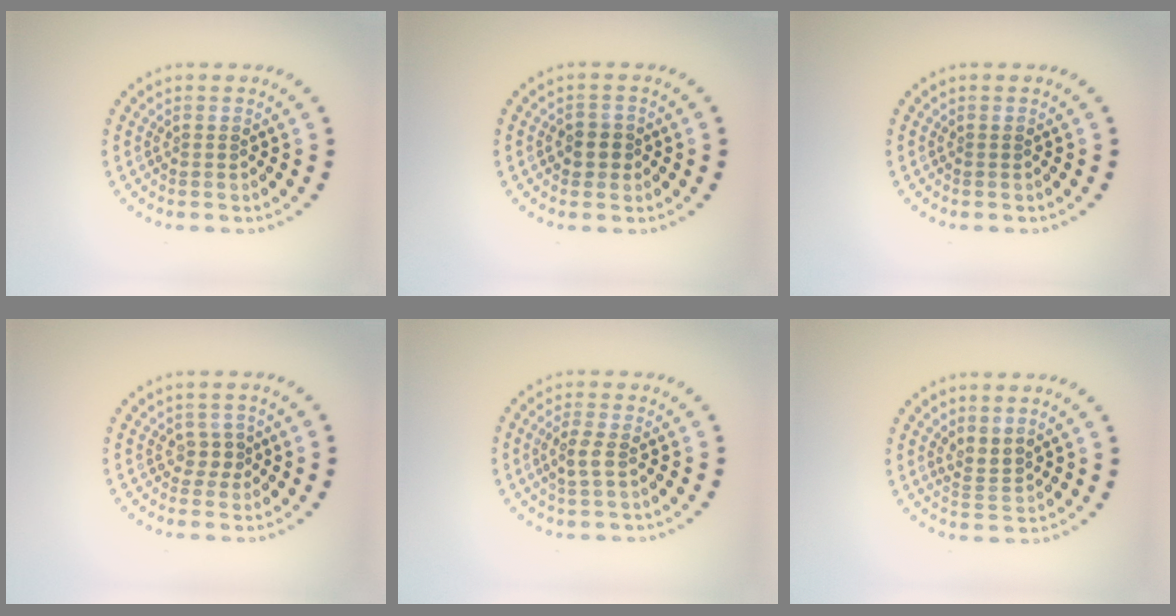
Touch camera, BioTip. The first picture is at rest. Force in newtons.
{"total": 1.9, "press": 1.8, "slide": 0.6}
{"total": 0.0}
{"total": 1.4, "press": 0.9, "slide": 1.0}
{"total": 1.6, "press": 1.5, "slide": 0.7}
{"total": 1.8, "press": 1.4, "slide": 1.2}